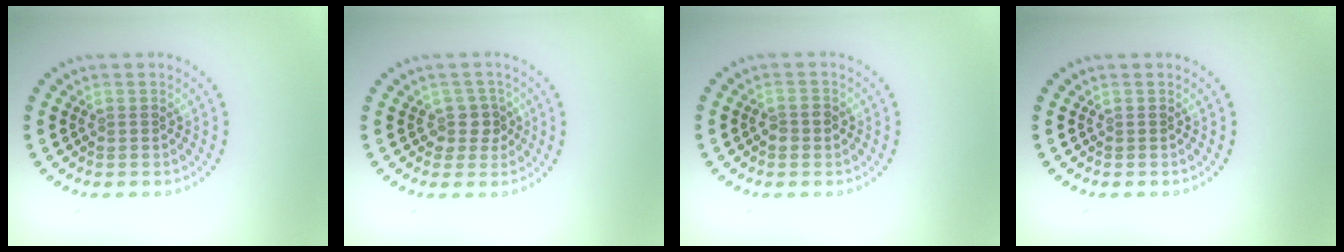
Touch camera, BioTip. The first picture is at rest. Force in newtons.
{"total": 2.0, "press": 1.6, "slide": 1.3}
{"total": 1.3, "press": 1.3, "slide": 0.3}
{"total": 0.0}